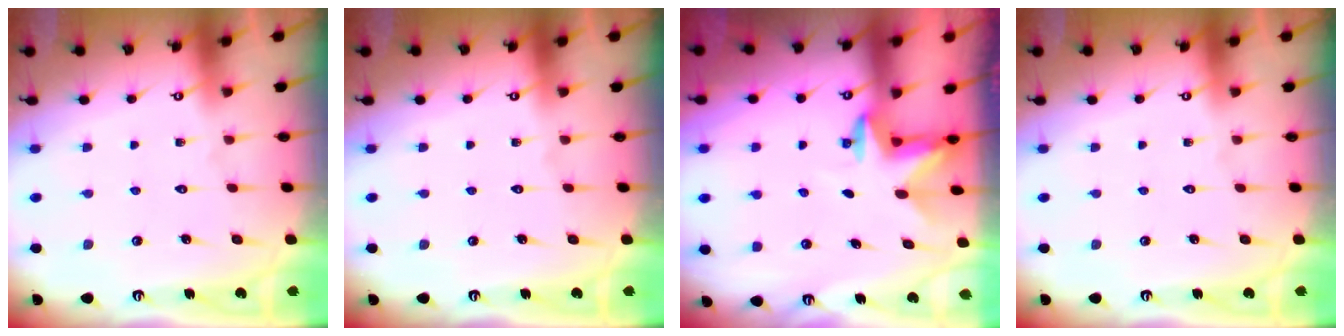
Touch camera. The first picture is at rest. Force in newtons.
{"total": 0.0}
{"total": 2.8, "press": 2.8, "slide": 0.7}
{"total": 0.0}